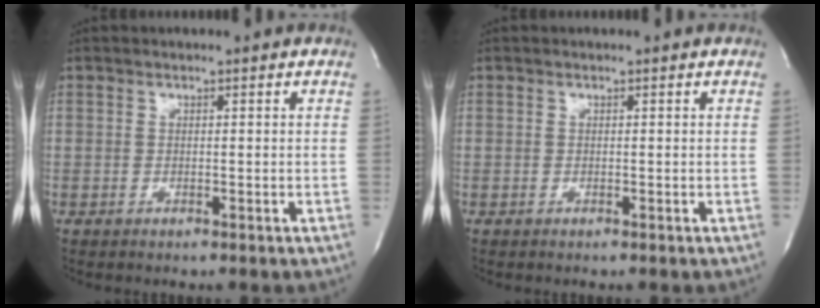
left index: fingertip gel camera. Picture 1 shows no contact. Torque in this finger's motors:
{"motor_torque": [0.02, 0.00, -0.01, 0.00]}